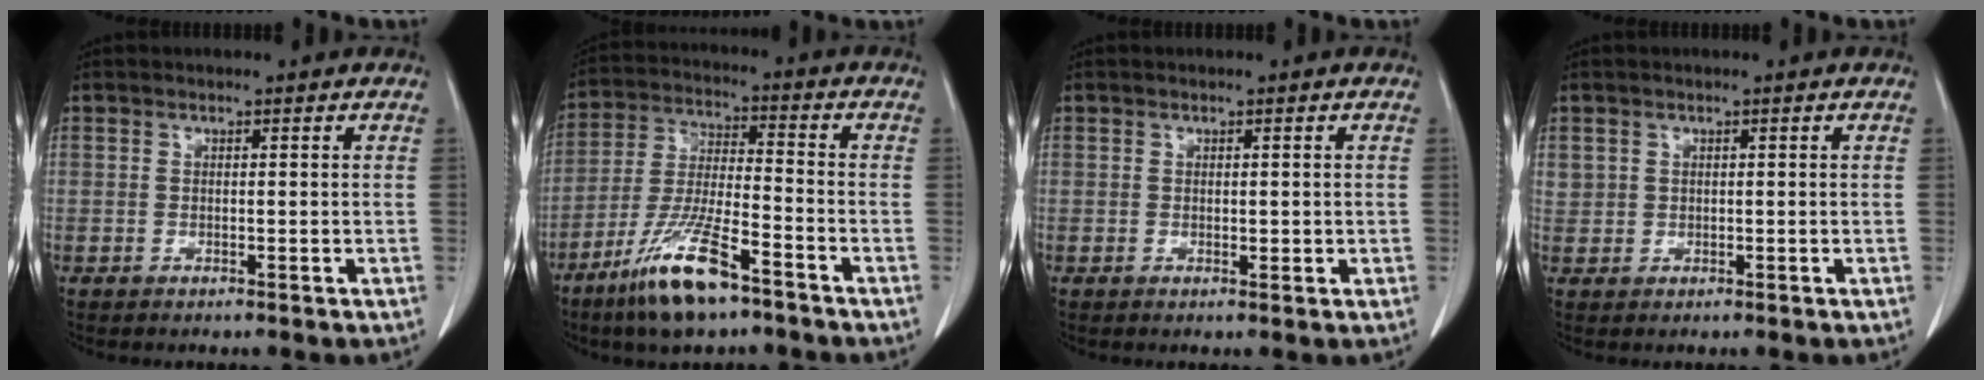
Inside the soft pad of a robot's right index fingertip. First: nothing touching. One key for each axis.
{"total": 12.4, "fx": -8.1, "fy": 2.0, "fz": 9.2, "tx": -0.193, "ty": -0.026, "tz": -0.151}
{"total": 1.0, "fx": 0.2, "fy": 0.7, "fz": 0.8, "tx": -0.007, "ty": -0.001, "tz": 0.007}
{"total": 1.7, "fx": 0.8, "fy": 1.5, "fz": 0.2, "tx": 0.008, "ty": 0.011, "tz": 0.017}